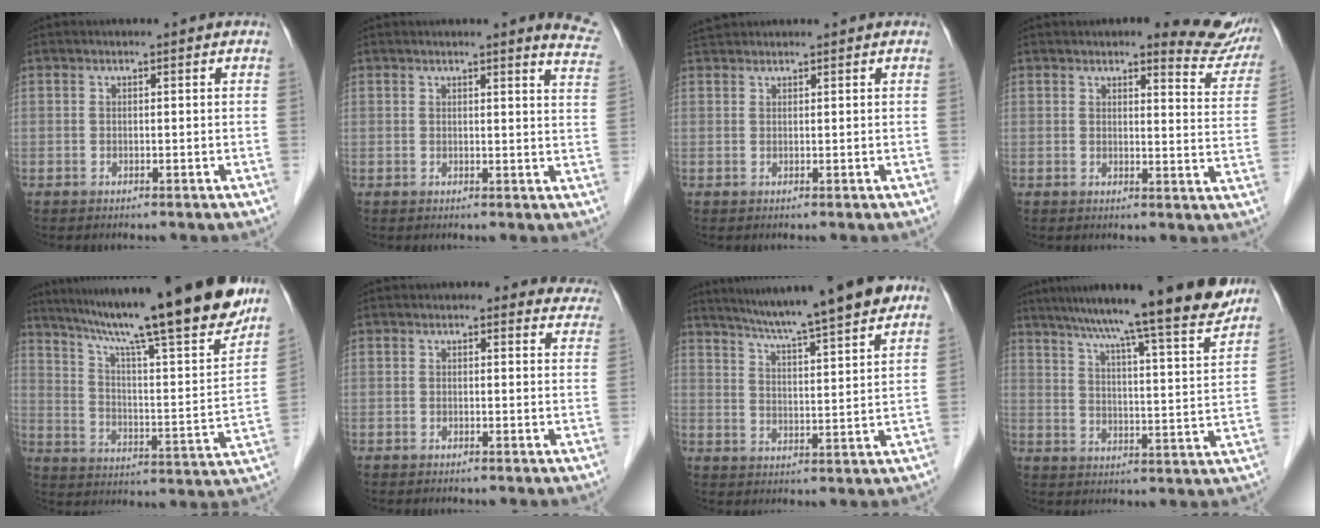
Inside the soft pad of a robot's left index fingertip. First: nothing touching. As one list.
[{"total": 6.8, "force": [6.1, 0.2, 2.9], "torque": [-0.017, -0.028, 0.038]}, {"total": 2.2, "force": [2.2, 0.3, 0.3], "torque": [-0.012, 0.024, 0.043]}, {"total": 8.8, "force": [8.0, 2.1, 2.9], "torque": [-0.010, -0.027, 0.067]}, {"total": 24.6, "force": [20.2, 0.6, 14.1], "torque": [-0.232, -0.031, 0.296]}, {"total": 4.6, "force": [3.9, 2.2, 0.9], "torque": [0.014, -0.001, 0.020]}, {"total": 14.9, "force": [12.3, -0.4, 8.4], "torque": [-0.132, 0.007, 0.174]}, {"total": 18.8, "force": [16.0, -0.2, 9.8], "torque": [-0.146, -0.014, 0.222]}]